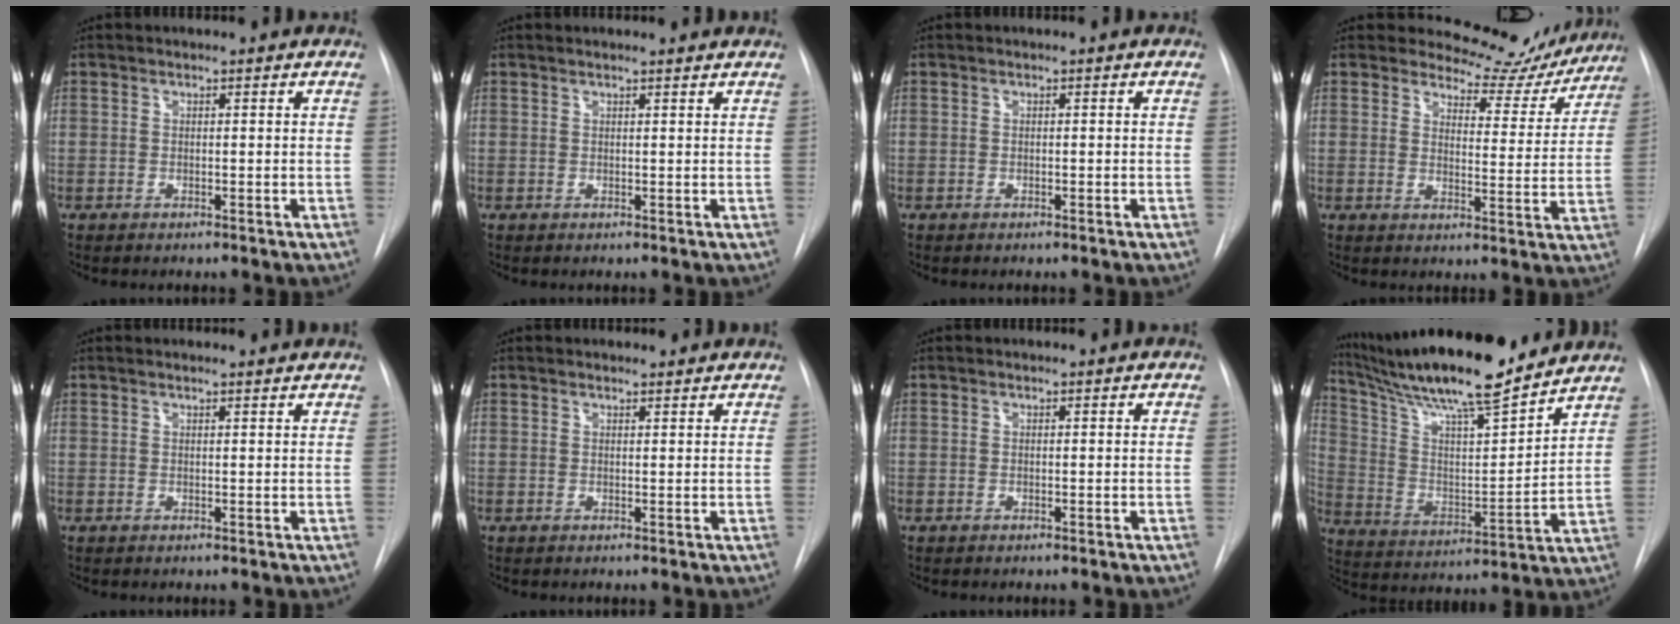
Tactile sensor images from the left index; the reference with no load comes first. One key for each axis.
{"total": 3.5, "fx": 3.4, "fy": 0.2, "fz": 0.6, "tx": -0.013, "ty": 0.010, "tz": 0.035}
{"total": 0.0}
{"total": 10.4, "fx": 9.8, "fy": 3.4, "fz": 0.6, "tx": 0.009, "ty": -0.028, "tz": 0.106}
{"total": 3.7, "fx": 3.7, "fy": 0.2, "fz": 0.6, "tx": -0.014, "ty": 0.010, "tz": 0.038}
{"total": 2.2, "fx": 2.1, "fy": 0.5, "fz": 0.2, "tx": -0.009, "ty": 0.005, "tz": 0.025}
{"total": 0.0}
{"total": 20.9, "fx": 18.1, "fy": 1.4, "fz": 10.3, "tx": -0.187, "ty": 0.004, "tz": 0.301}